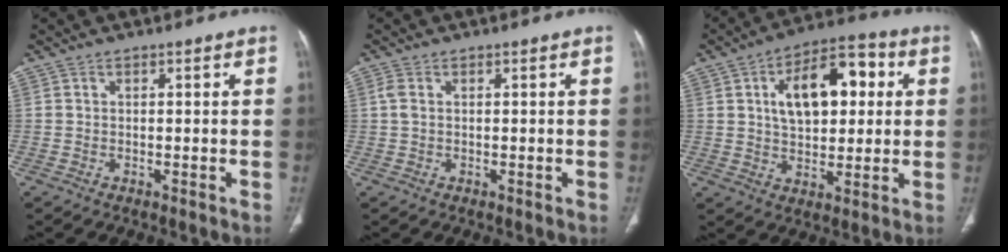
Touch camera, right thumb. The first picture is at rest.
{"total": 1.6, "force": [0.3, 0.8, 1.3], "torque": [-0.042, 0.008, 0.008]}
{"total": 15.7, "force": [3.8, 8.8, 12.5], "torque": [-0.164, 0.015, 0.057]}